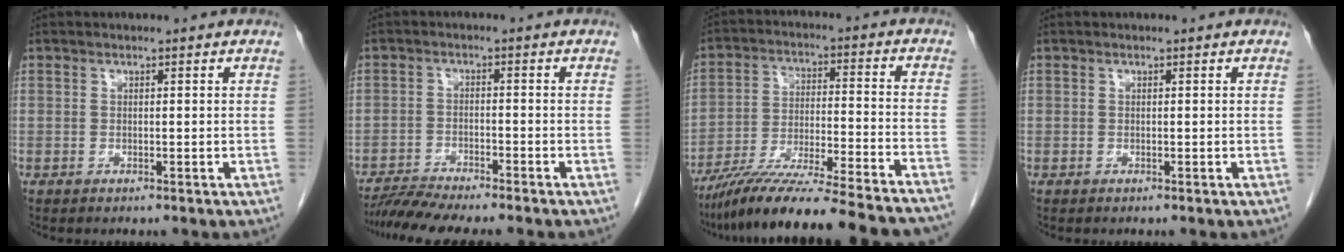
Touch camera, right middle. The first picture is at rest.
{"total": 6.9, "force": [-6.3, -0.4, 2.9], "torque": [-0.047, -0.018, -0.107]}
{"total": 25.1, "force": [-22.1, 0.3, 11.9], "torque": [-0.156, -0.039, -0.333]}
{"total": 0.0}